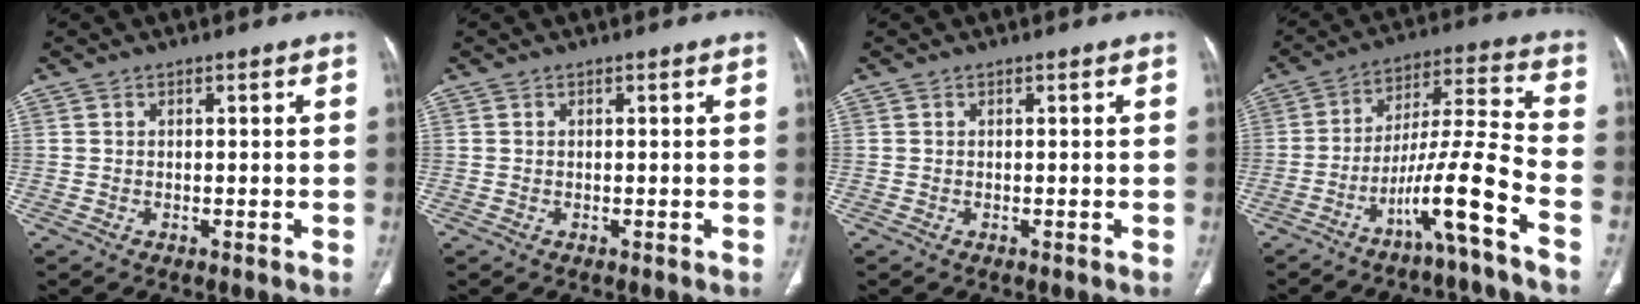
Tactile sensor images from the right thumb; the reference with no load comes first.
{"total": 0.0}
{"total": 0.0}
{"total": 13.4, "force": [-7.7, 0.1, 11.0], "torque": [-0.213, 0.064, -0.140]}